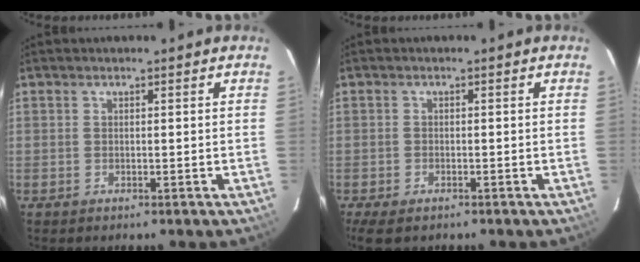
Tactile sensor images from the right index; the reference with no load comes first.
{"total": 5.2, "force": [-3.6, 2.3, 2.9], "torque": [-0.071, -0.020, -0.064]}